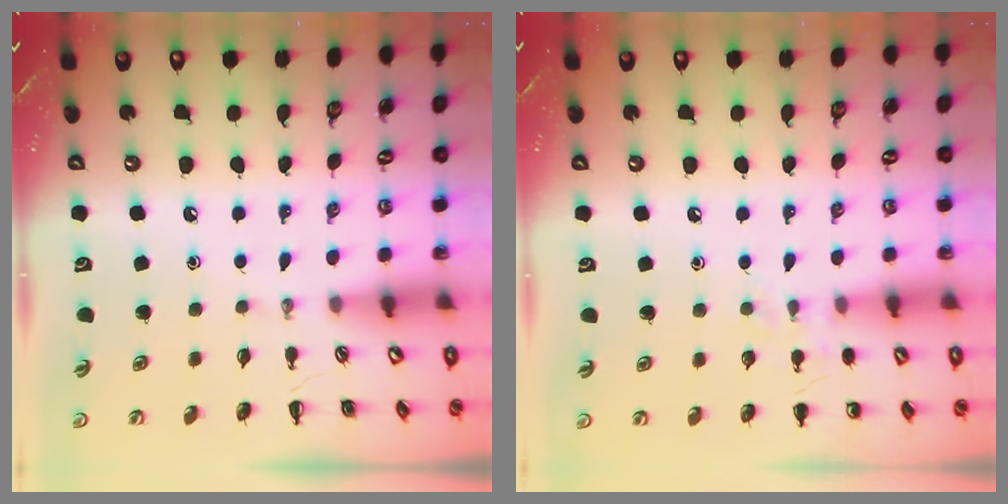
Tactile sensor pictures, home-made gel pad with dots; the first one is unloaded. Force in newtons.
{"total": 5.9, "press": 5.7, "slide": 1.5}